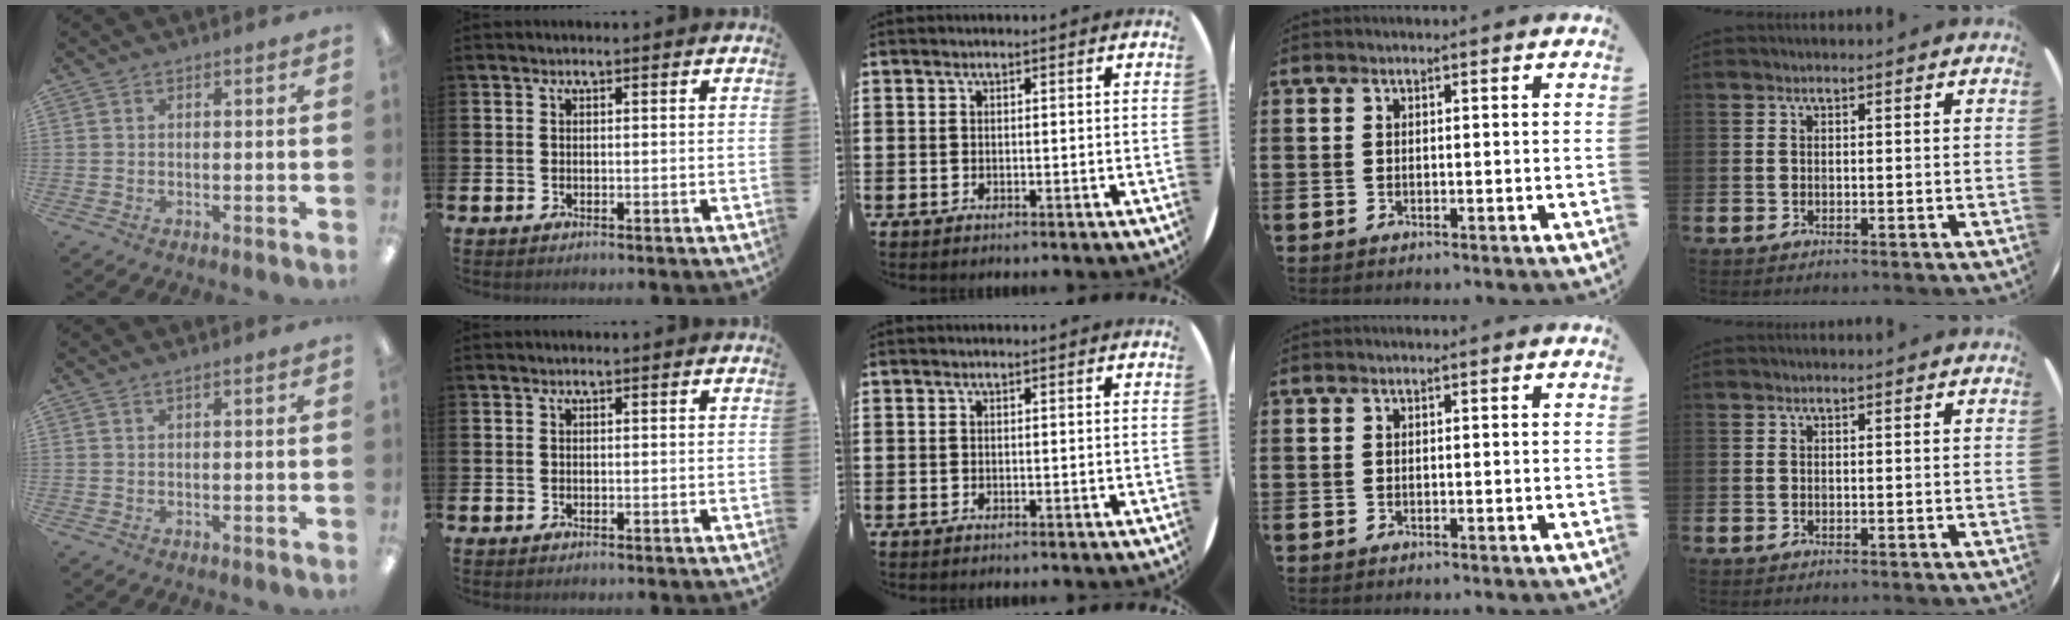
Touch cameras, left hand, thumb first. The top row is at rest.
{"thumb": {"total": 0.7, "force": [0.3, 0.0, 0.6], "torque": [-0.012, 0.000, 0.006]}}